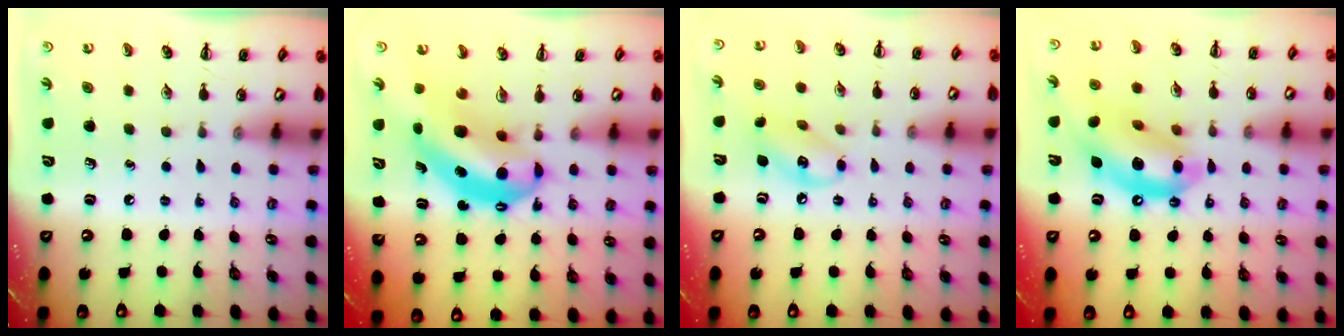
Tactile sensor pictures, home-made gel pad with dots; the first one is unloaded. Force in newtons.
{"total": 8.2, "press": 8.0, "slide": 1.4}
{"total": 8.7, "press": 8.6, "slide": 1.3}
{"total": 14.0, "press": 13.6, "slide": 3.6}